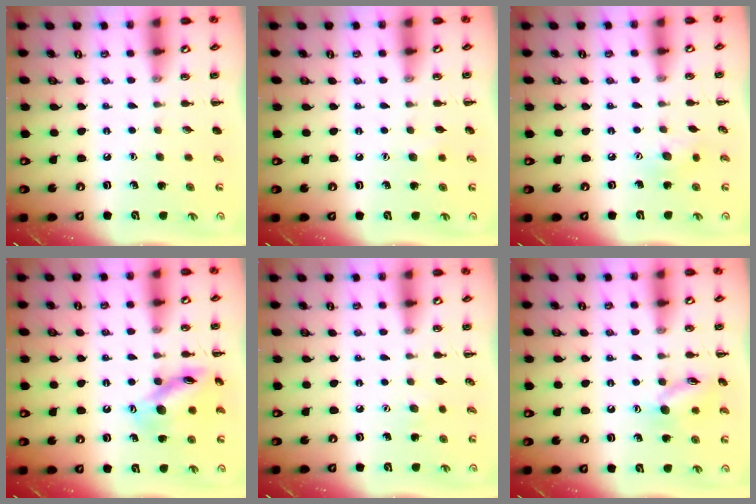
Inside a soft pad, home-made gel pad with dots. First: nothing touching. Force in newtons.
{"total": 4.4, "press": 4.2, "slide": 1.1}
{"total": 6.1, "press": 6.0, "slide": 1.2}
{"total": 14.6, "press": 14.6, "slide": 0.9}
{"total": 3.4, "press": 3.3, "slide": 0.8}
{"total": 11.2, "press": 11.1, "slide": 0.7}